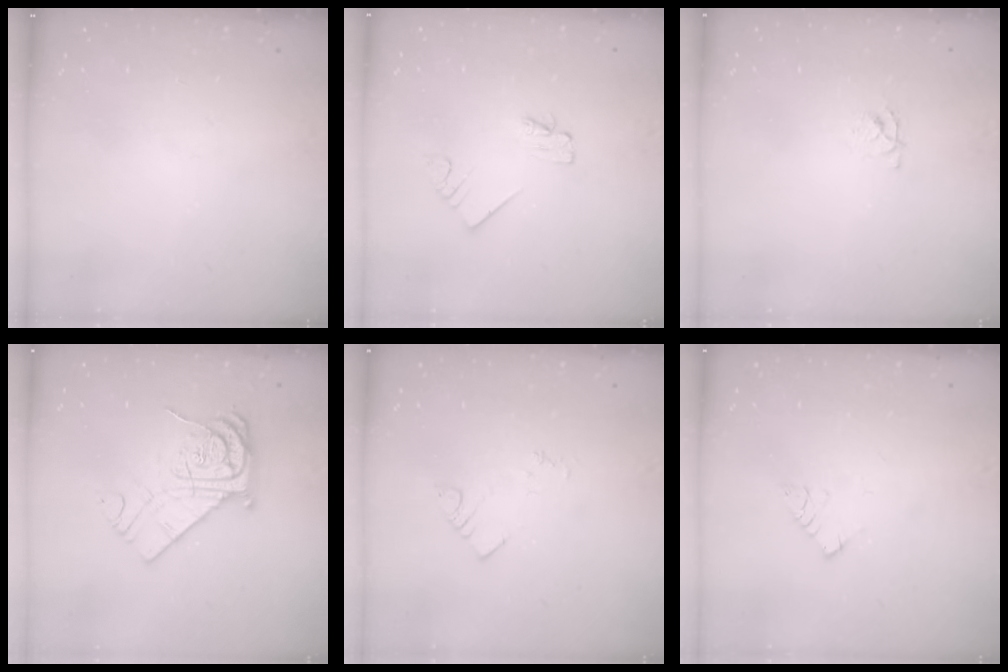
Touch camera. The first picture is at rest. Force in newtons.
{"total": 2.2, "press": 2.2, "slide": 0.3}
{"total": 3.8, "press": 3.7, "slide": 0.6}
{"total": 14.3, "press": 14.2, "slide": 1.6}
{"total": 2.9, "press": 2.8, "slide": 0.4}
{"total": 5.0, "press": 5.0, "slide": 0.1}